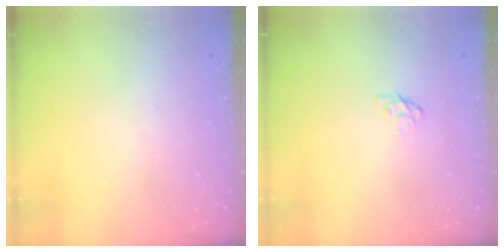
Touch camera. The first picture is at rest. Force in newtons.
{"total": 3.7, "press": 3.7, "slide": 0.4}